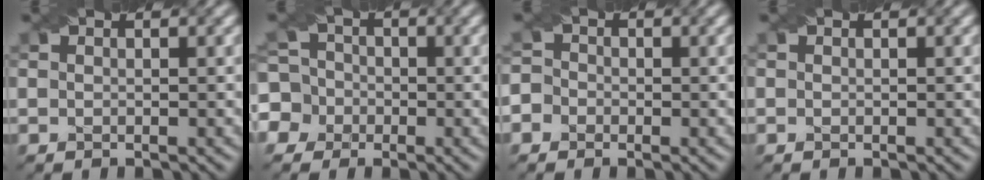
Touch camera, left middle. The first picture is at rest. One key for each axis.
{"total": 7.6, "fx": -2.5, "fy": 6.9, "fz": 1.8, "tx": -0.047, "ty": 0.005, "tz": -0.080}
{"total": 3.1, "fx": -1.3, "fy": 2.7, "fz": 0.6, "tx": 0.009, "ty": 0.017, "tz": -0.052}
{"total": 0.0}